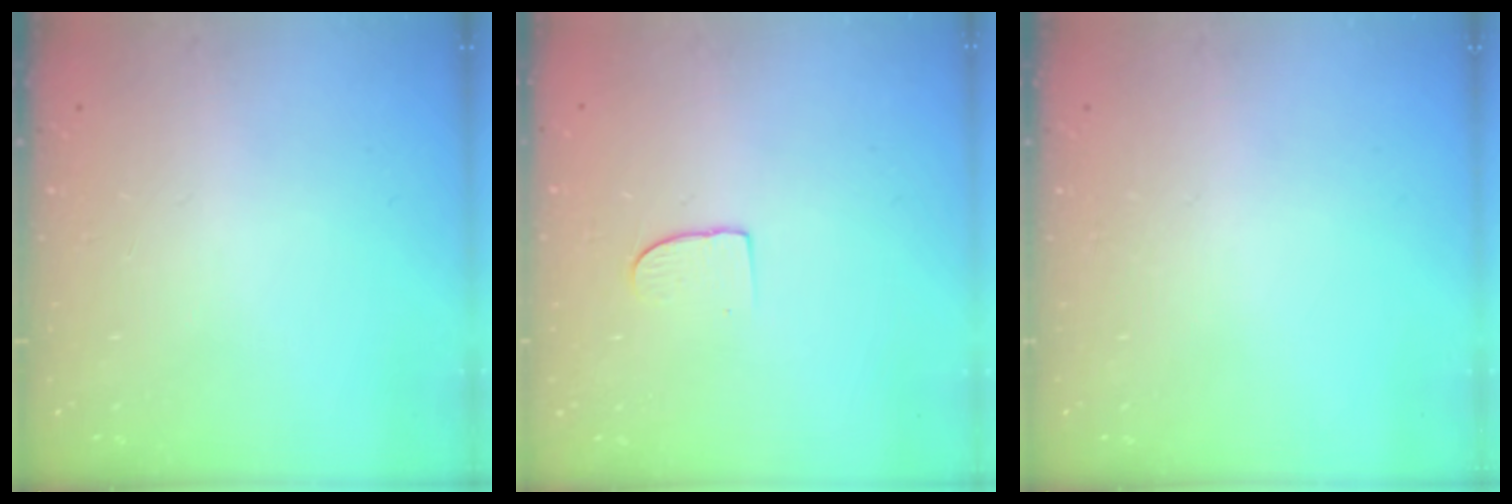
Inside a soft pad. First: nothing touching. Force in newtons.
{"total": 6.8, "press": 6.8, "slide": 0.5}
{"total": 0.0}